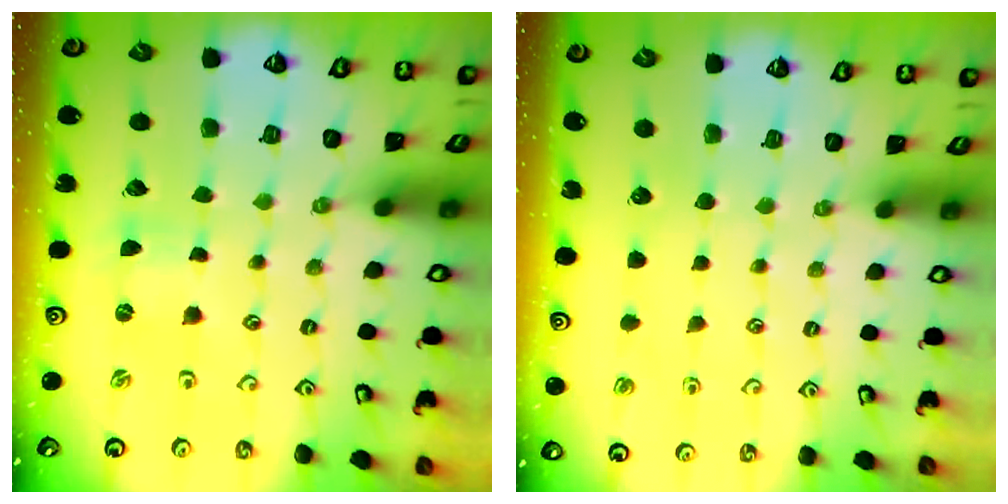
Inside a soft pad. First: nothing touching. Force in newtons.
{"total": 0.0}